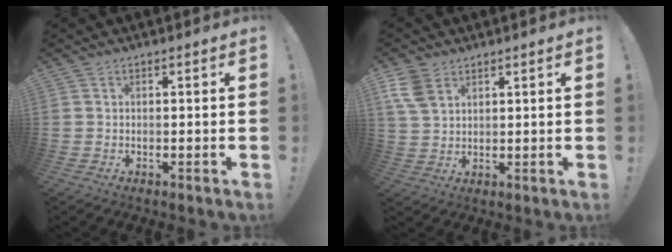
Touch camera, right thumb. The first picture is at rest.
{"total": 7.4, "force": [4.1, 4.6, 4.2], "torque": [-0.078, -0.011, 0.081]}